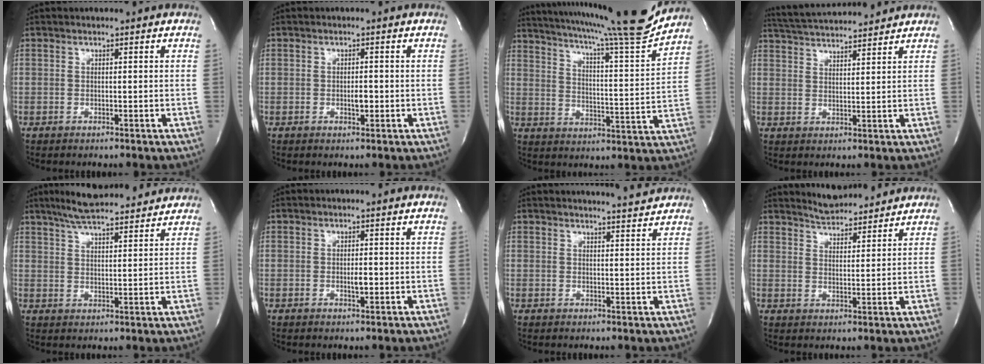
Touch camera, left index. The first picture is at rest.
{"total": 1.5, "force": [-0.5, 0.6, 1.3], "torque": [-0.024, -0.001, -0.005]}
{"total": 19.0, "force": [17.1, -1.4, 8.1], "torque": [-0.141, -0.050, 0.240]}
{"total": 11.8, "force": [11.1, 0.7, 3.9], "torque": [-0.080, 0.023, 0.173]}
{"total": 13.2, "force": [11.7, 1.8, 6.0], "torque": [-0.103, 0.021, 0.174]}
{"total": 1.4, "force": [-0.4, 0.4, 1.3], "torque": [-0.025, -0.002, -0.004]}
{"total": 4.9, "force": [4.8, -0.4, 1.0], "torque": [-0.024, -0.003, 0.054]}
{"total": 6.9, "force": [6.7, 1.0, 1.4], "torque": [-0.033, 0.010, 0.107]}